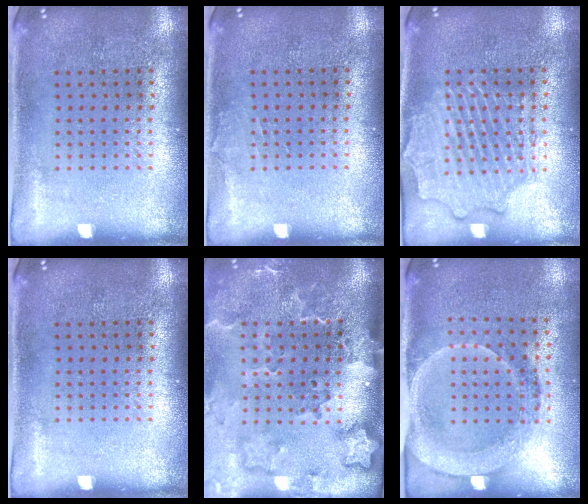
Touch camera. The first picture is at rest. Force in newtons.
{"total": 0.6, "press": 0.6, "slide": 0.1}
{"total": 3.5, "press": 3.4, "slide": 0.5}
{"total": 0.0}
{"total": 3.2, "press": 2.3, "slide": 2.1}
{"total": 1.7, "press": 1.6, "slide": 0.7}